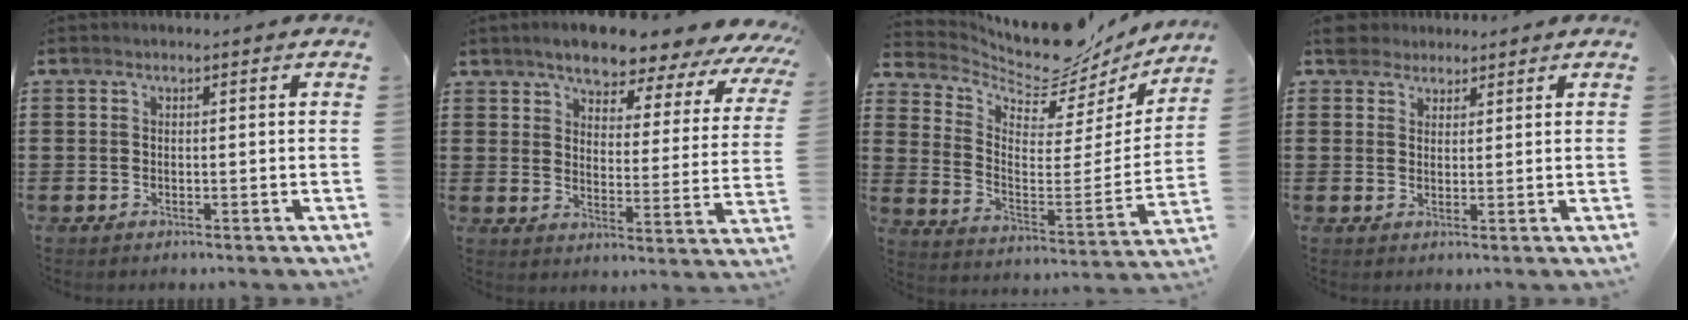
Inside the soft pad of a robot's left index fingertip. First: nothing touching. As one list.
[{"total": 6.7, "force": [6.1, 1.4, 2.5], "torque": [-0.063, -0.039, 0.100]}, {"total": 8.5, "force": [8.1, 1.6, 2.2], "torque": [-0.076, -0.067, 0.137]}, {"total": 3.6, "force": [2.9, 2.1, 0.6], "torque": [-0.017, 0.008, 0.054]}]